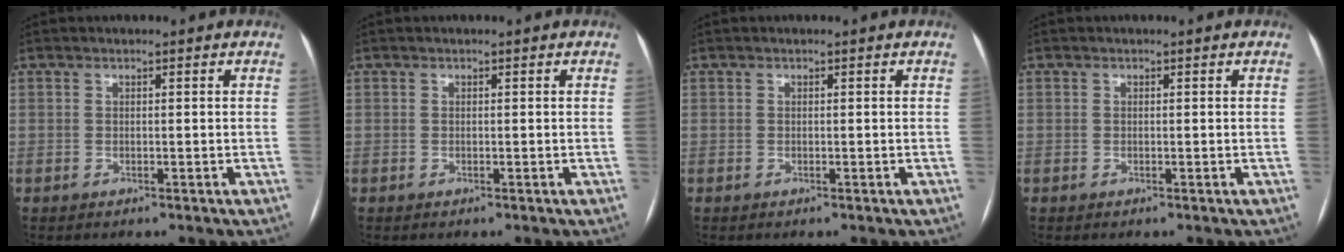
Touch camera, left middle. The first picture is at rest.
{"total": 0.0}
{"total": 0.0}
{"total": 0.0}